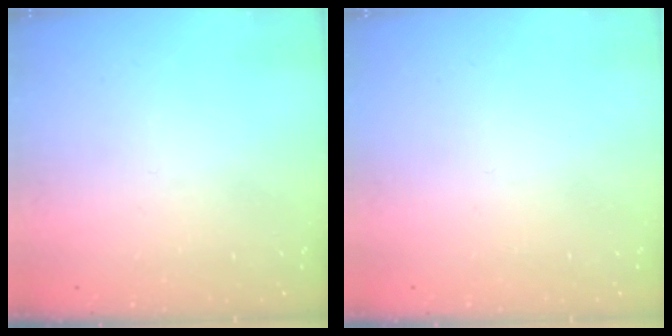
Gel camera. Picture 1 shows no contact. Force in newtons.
{"total": 1.8, "press": 1.7, "slide": 0.1}